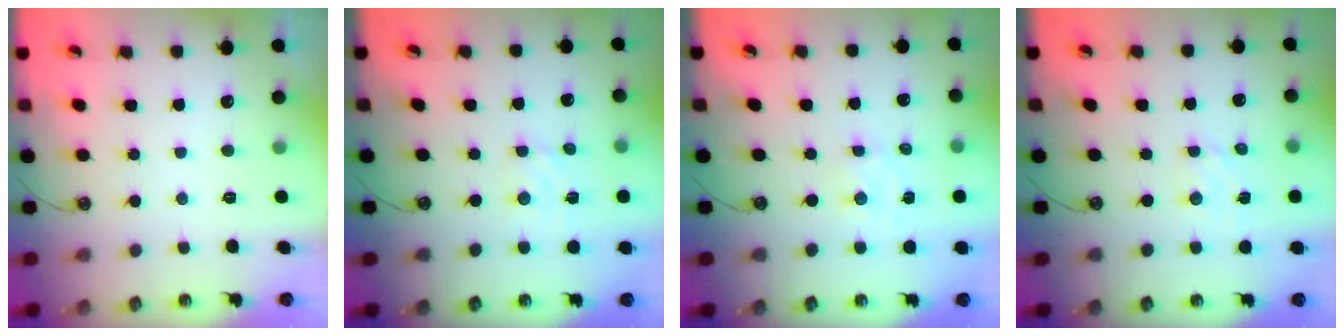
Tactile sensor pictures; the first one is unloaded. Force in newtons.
{"total": 2.7, "press": 2.6, "slide": 0.4}
{"total": 1.9, "press": 1.8, "slide": 0.3}
{"total": 2.8, "press": 2.8, "slide": 0.3}